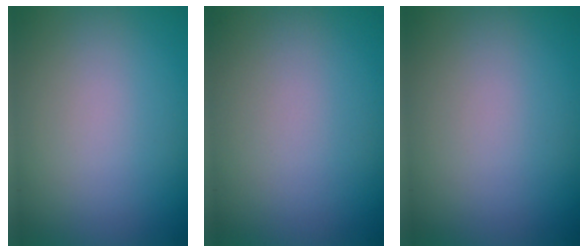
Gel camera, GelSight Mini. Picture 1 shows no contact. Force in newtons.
{"total": 0.0}
{"total": 0.0}